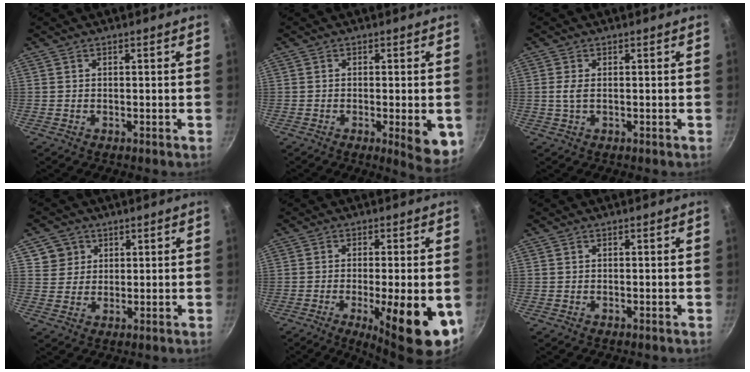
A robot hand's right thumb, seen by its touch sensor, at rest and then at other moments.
{"total": 7.2, "force": [-1.8, 1.9, 6.8], "torque": [-0.076, -0.005, -0.019]}
{"total": 2.1, "force": [0.1, 1.0, 1.8], "torque": [-0.042, 0.000, 0.002]}
{"total": 4.8, "force": [2.2, 4.2, 0.4], "torque": [0.029, 0.005, 0.039]}
{"total": 14.7, "force": [-4.7, 3.6, 13.5], "torque": [-0.177, 0.000, -0.059]}
{"total": 0.0}